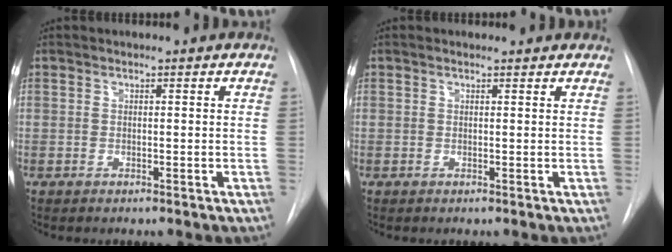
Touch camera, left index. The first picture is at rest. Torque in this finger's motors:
{"motor_torque": [0.90, -1.24, -0.02, 0.01]}